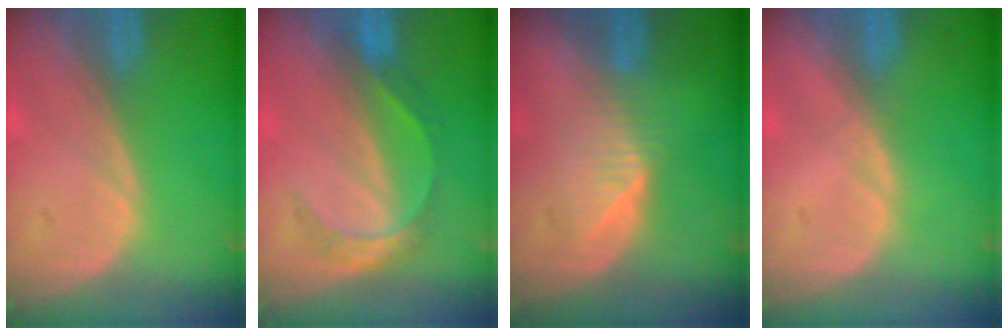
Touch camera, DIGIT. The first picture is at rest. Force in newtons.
{"total": 4.5, "press": 4.5, "slide": 0.2}
{"total": 4.1, "press": 4.0, "slide": 0.9}
{"total": 0.7, "press": 0.5, "slide": 0.4}